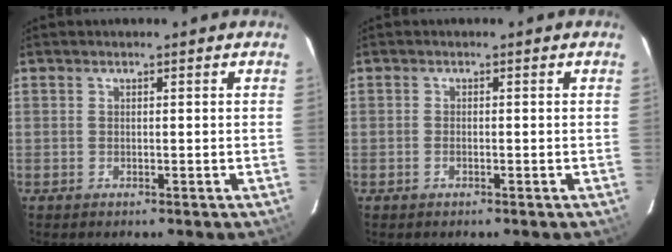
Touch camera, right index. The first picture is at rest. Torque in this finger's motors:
{"motor_torque": [-0.08, 0.00, -0.04, 0.00]}